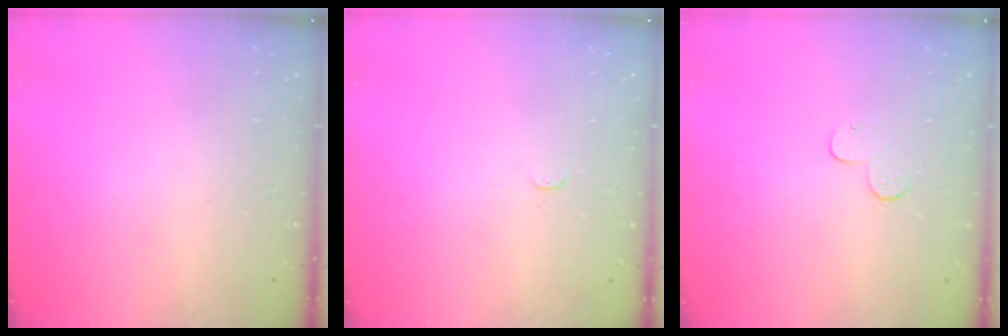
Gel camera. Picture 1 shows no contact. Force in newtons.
{"total": 2.9, "press": 2.8, "slide": 0.4}
{"total": 3.8, "press": 3.7, "slide": 0.4}